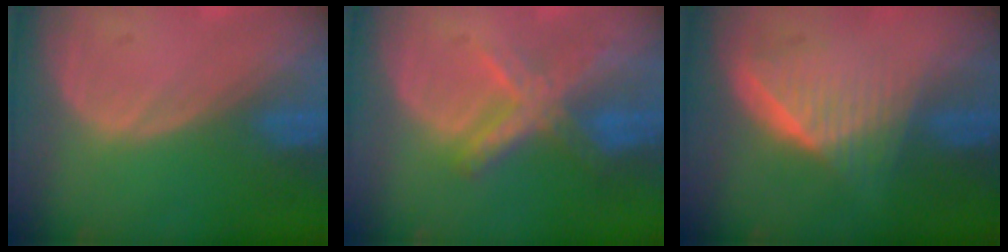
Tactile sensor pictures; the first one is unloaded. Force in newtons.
{"total": 7.3, "press": 6.1, "slide": 3.9}
{"total": 6.7, "press": 6.0, "slide": 3.0}